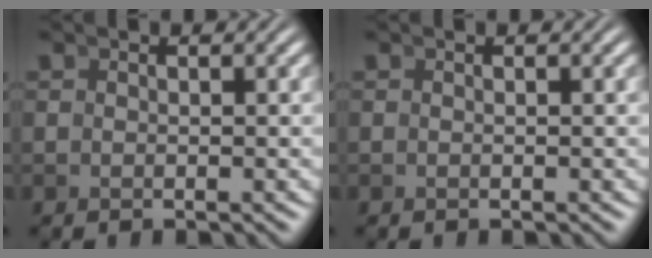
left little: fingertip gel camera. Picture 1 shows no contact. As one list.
[{"total": 0.0}]